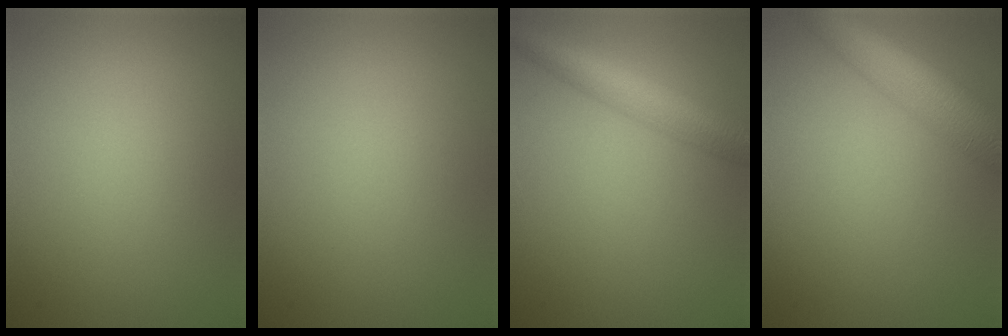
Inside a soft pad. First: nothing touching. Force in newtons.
{"total": 0.0}
{"total": 5.3, "press": 5.3, "slide": 0.2}
{"total": 7.9, "press": 7.9, "slide": 0.4}